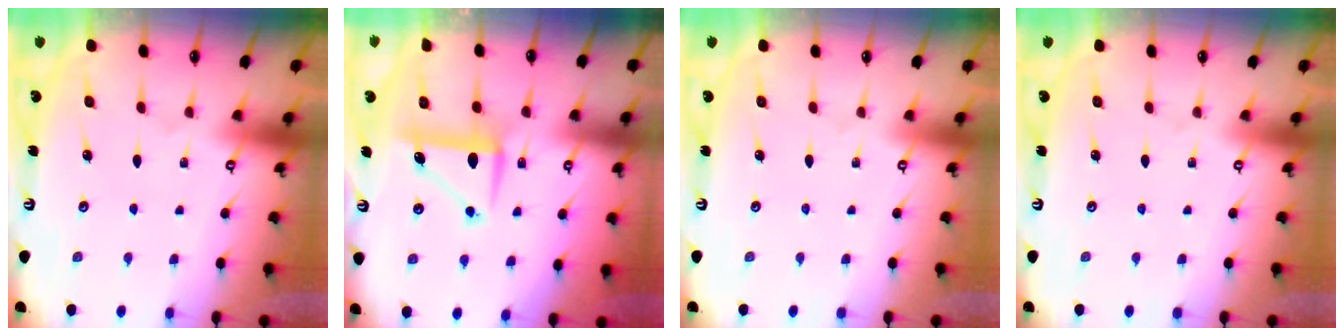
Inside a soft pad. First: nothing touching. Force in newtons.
{"total": 8.3, "press": 8.3, "slide": 0.4}
{"total": 0.0}
{"total": 0.0}